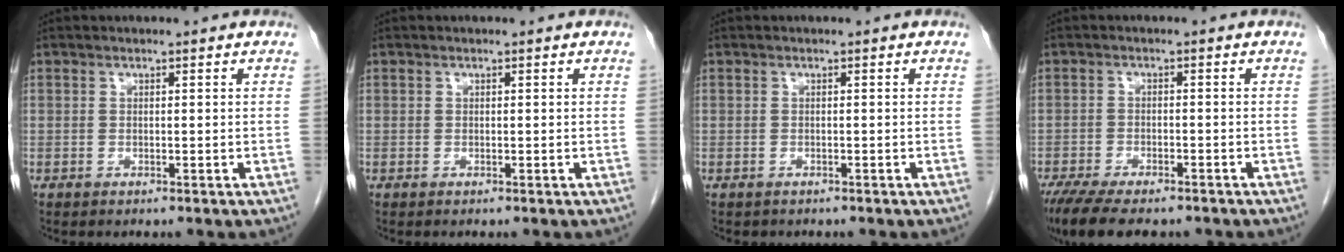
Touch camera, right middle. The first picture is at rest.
{"total": 0.0}
{"total": 0.9, "force": [-0.8, 0.5, 0.1], "torque": [-0.013, 0.001, -0.010]}
{"total": 12.0, "force": [-9.4, 3.8, 6.3], "torque": [-0.111, -0.011, -0.143]}